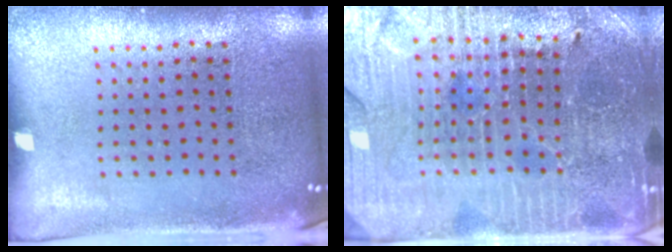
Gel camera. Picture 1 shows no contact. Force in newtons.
{"total": 3.9, "press": 3.8, "slide": 0.9}